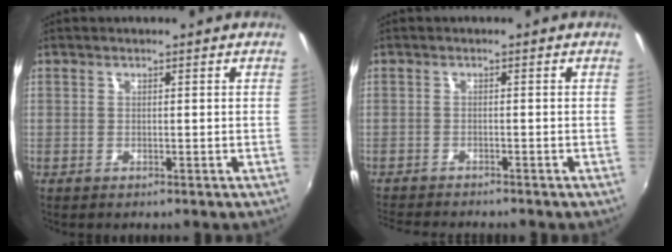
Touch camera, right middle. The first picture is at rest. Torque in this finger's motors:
{"motor_torque": [1.07, -1.07, 0.06, 0.04]}